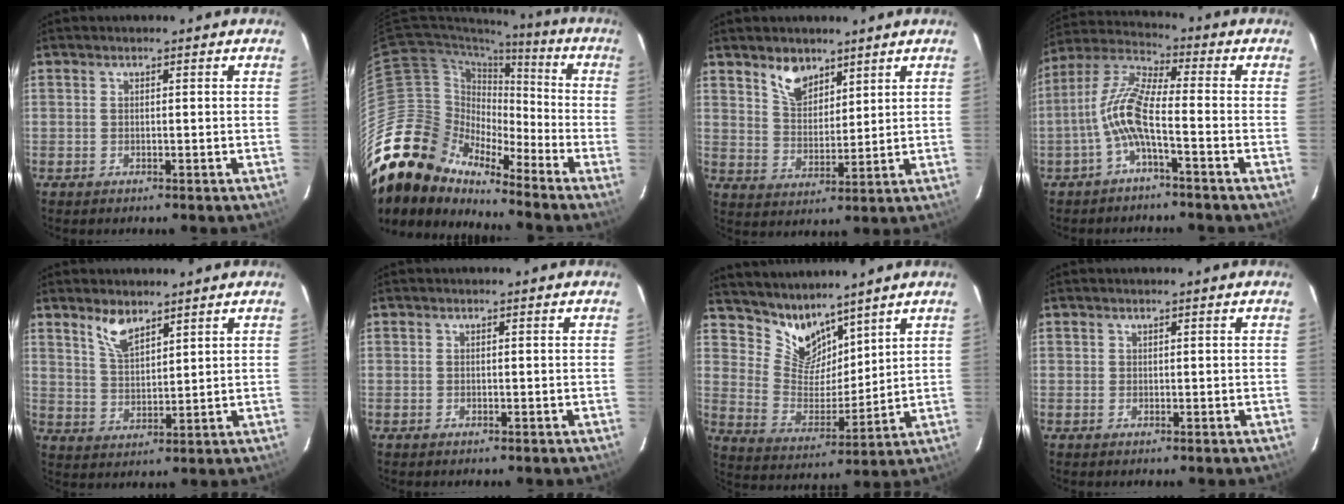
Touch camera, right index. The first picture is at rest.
{"total": 18.4, "force": [-15.2, 8.2, 6.3], "torque": [-0.127, -0.004, -0.293]}
{"total": 6.7, "force": [4.9, 3.2, 3.1], "torque": [-0.048, 0.004, 0.096]}
{"total": 8.9, "force": [-3.1, 1.5, 8.2], "torque": [-0.188, 0.014, -0.064]}
{"total": 5.7, "force": [4.4, 1.8, 3.2], "torque": [-0.059, 0.001, 0.089]}
{"total": 0.0}
{"total": 9.4, "force": [8.4, 3.5, 2.3], "torque": [-0.044, -0.009, 0.168]}
{"total": 0.0}